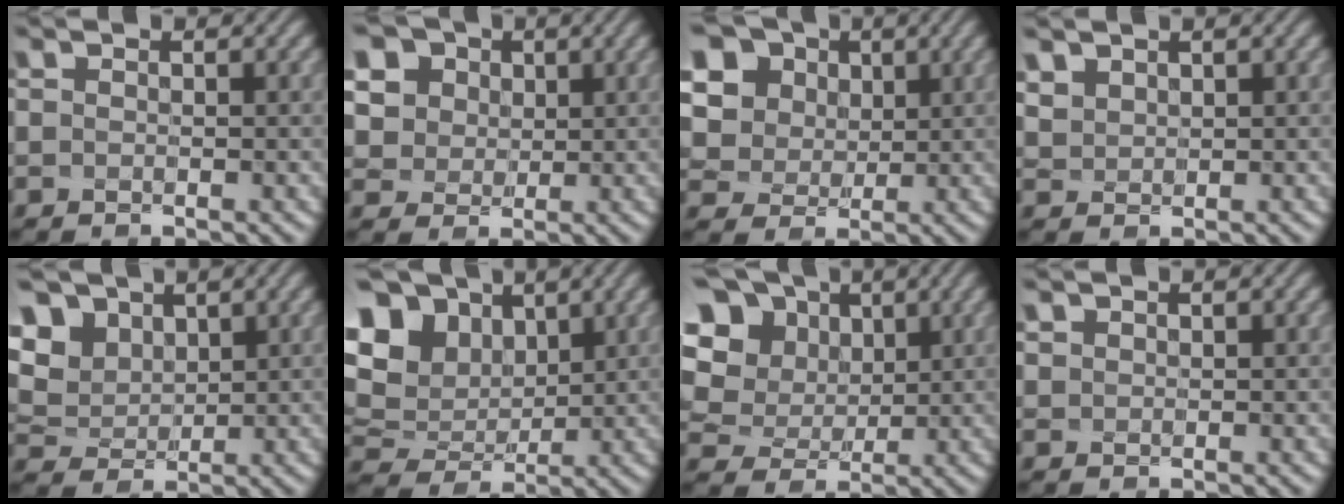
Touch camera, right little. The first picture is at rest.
{"total": 9.5, "force": [3.9, 7.9, 3.4], "torque": [-0.107, 0.011, 0.072]}
{"total": 11.6, "force": [4.4, 9.6, 4.7], "torque": [-0.144, 0.013, 0.090]}
{"total": 3.9, "force": [2.0, 3.0, 1.5], "torque": [-0.073, 0.019, 0.044]}
{"total": 7.4, "force": [3.7, 5.5, 3.2], "torque": [-0.096, 0.015, 0.060]}
{"total": 12.0, "force": [5.1, 8.9, 6.2], "torque": [-0.147, 0.029, 0.096]}
{"total": 14.3, "force": [5.4, 11.6, 6.2], "torque": [-0.169, 0.030, 0.098]}
{"total": 1.2, "force": [0.7, 0.9, 0.4], "torque": [-0.025, 0.015, 0.009]}